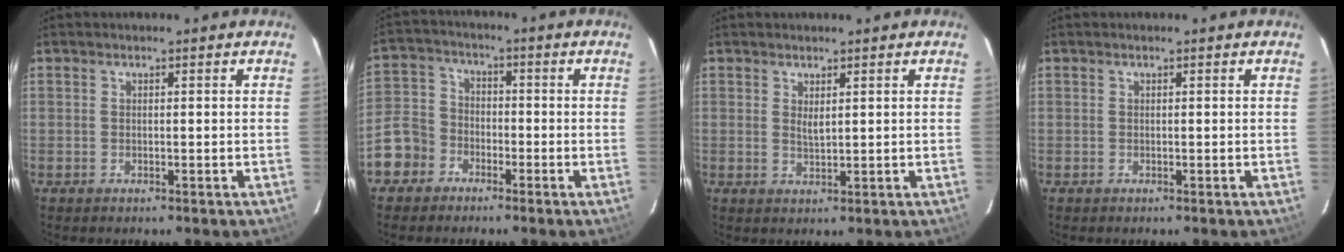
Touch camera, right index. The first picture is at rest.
{"total": 9.5, "force": [-5.2, 7.6, 2.2], "torque": [-0.058, 0.033, -0.102]}
{"total": 1.8, "force": [0.9, 0.4, 1.5], "torque": [-0.026, -0.003, 0.017]}
{"total": 0.0}